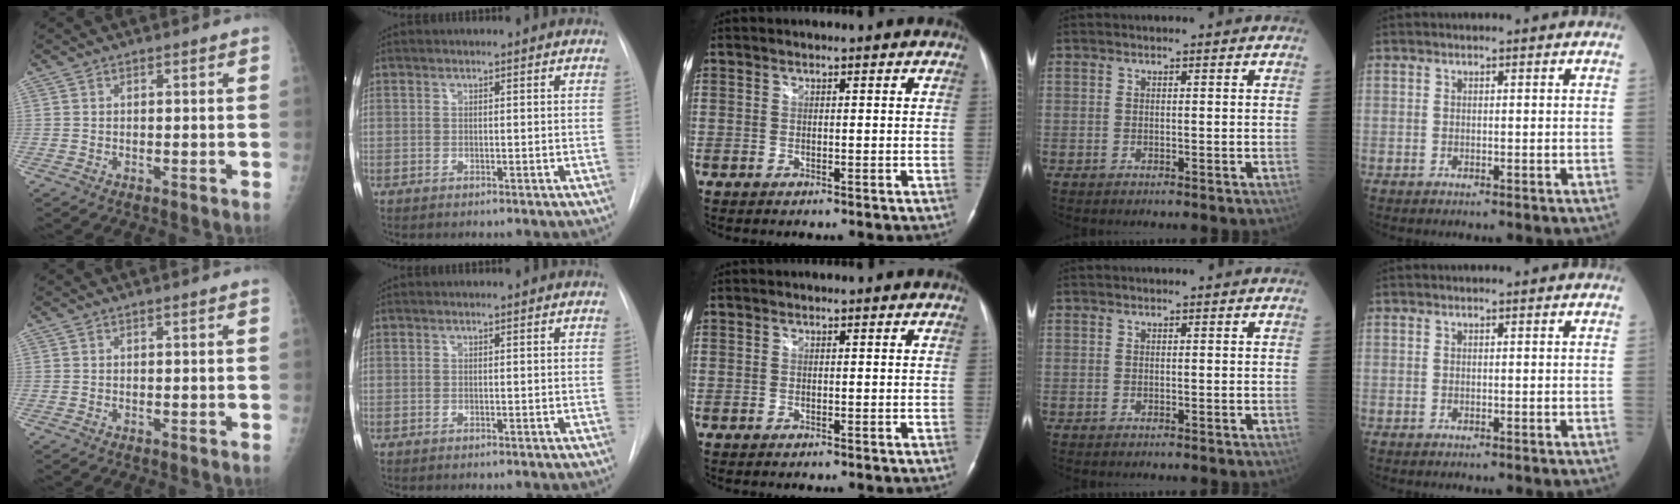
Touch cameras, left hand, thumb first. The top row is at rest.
{}